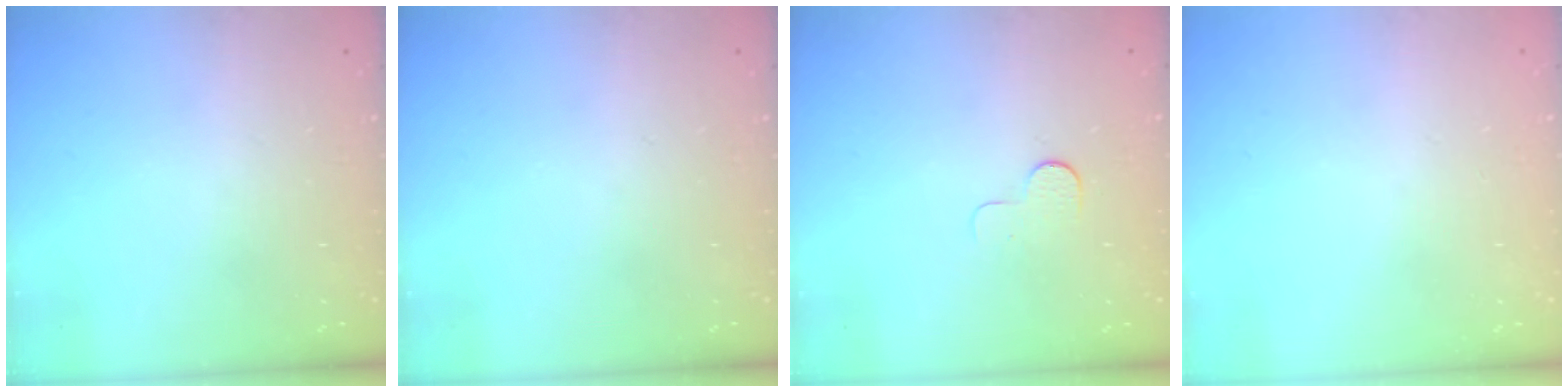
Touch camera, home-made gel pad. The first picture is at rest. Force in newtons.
{"total": 0.0}
{"total": 3.9, "press": 3.9, "slide": 0.3}
{"total": 0.8, "press": 0.5, "slide": 0.6}